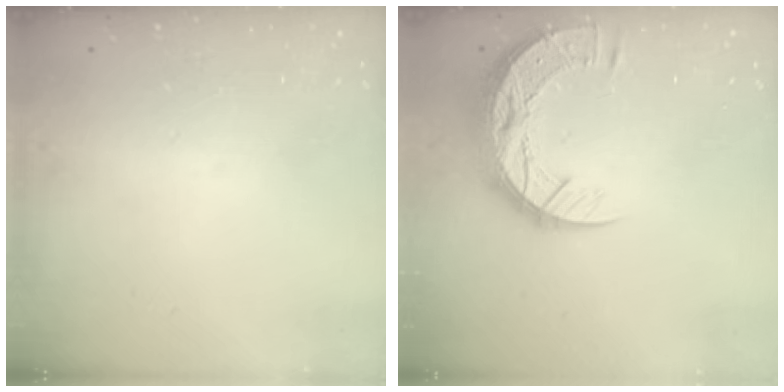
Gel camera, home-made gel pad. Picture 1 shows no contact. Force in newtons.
{"total": 15.0, "press": 14.9, "slide": 1.2}